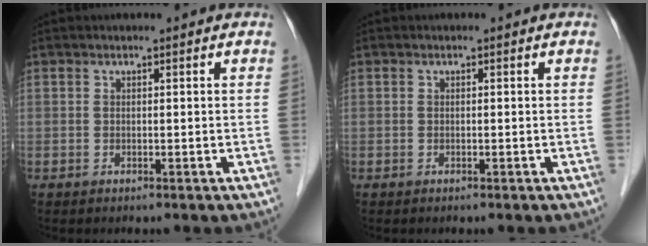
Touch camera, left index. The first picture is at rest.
{"total": 0.0}